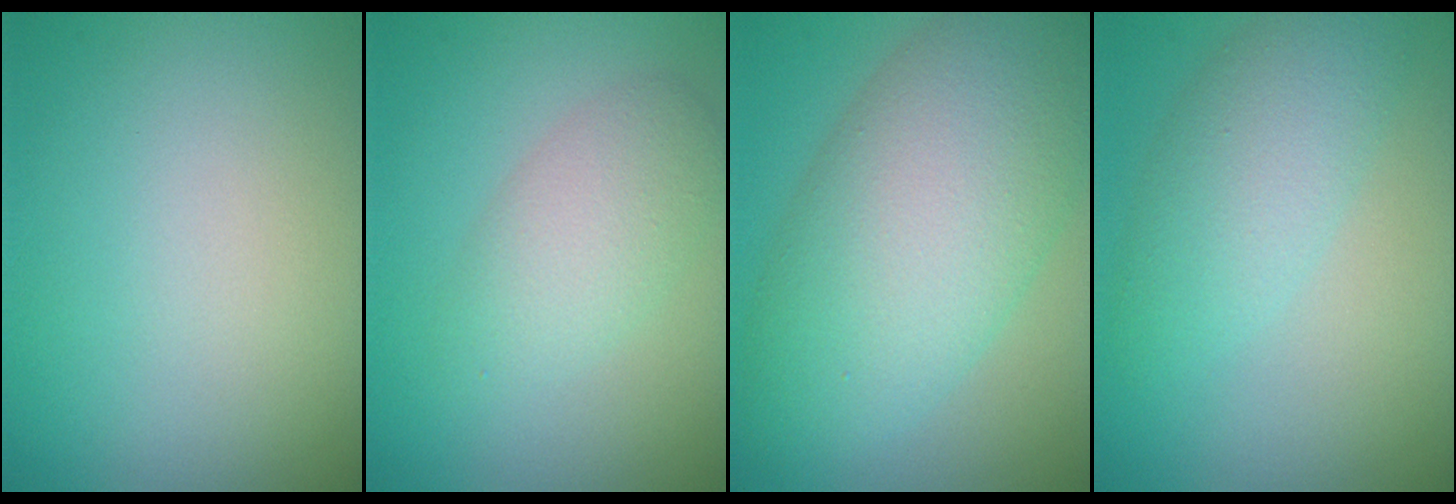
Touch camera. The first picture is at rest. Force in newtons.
{"total": 3.2, "press": 3.2, "slide": 0.0}
{"total": 10.0, "press": 10.0, "slide": 0.3}
{"total": 3.9, "press": 3.9, "slide": 0.2}